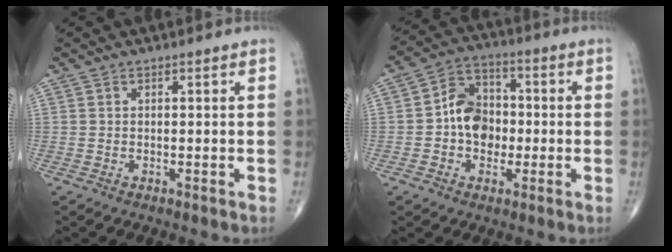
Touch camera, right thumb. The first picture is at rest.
{"total": 9.4, "force": [-1.0, 7.4, 5.8], "torque": [-0.065, 0.028, -0.029]}